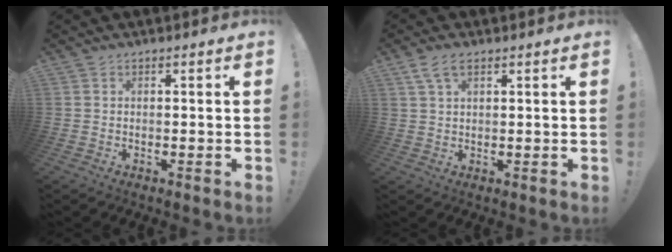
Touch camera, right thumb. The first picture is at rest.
{"total": 5.3, "force": [2.8, 2.6, 3.7], "torque": [-0.067, -0.002, 0.054]}